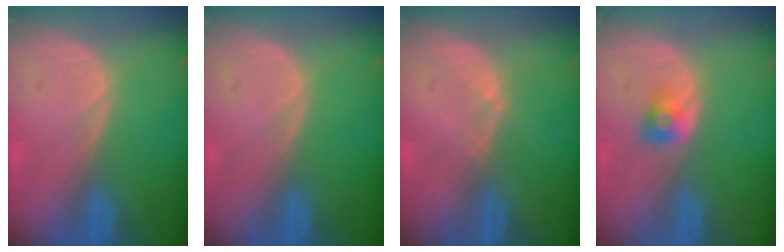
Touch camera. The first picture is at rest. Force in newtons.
{"total": 0.0}
{"total": 0.6, "press": 0.5, "slide": 0.2}
{"total": 2.3, "press": 2.2, "slide": 0.7}